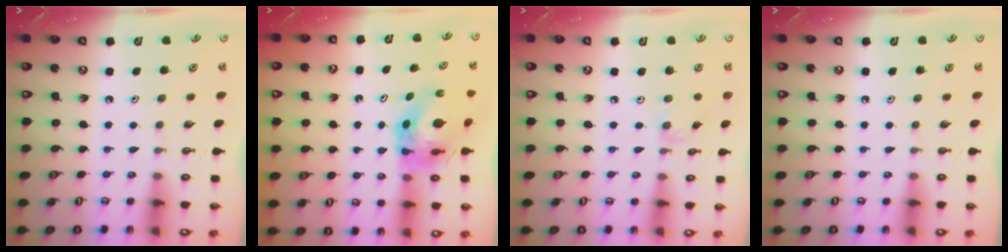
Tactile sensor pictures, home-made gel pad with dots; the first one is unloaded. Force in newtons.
{"total": 7.0, "press": 6.9, "slide": 0.7}
{"total": 1.1, "press": 1.0, "slide": 0.4}
{"total": 0.0}